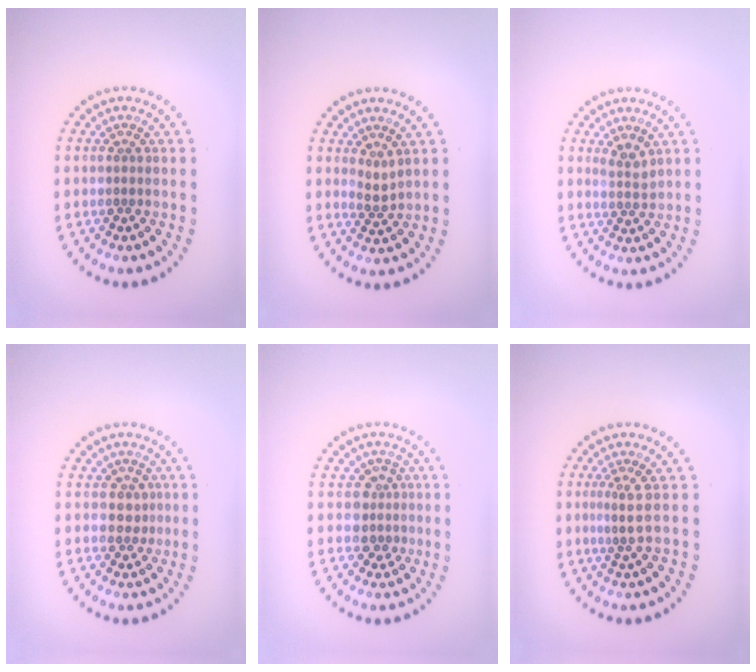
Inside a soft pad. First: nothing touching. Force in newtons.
{"total": 1.4, "press": 0.9, "slide": 1.1}
{"total": 1.8, "press": 1.4, "slide": 1.2}
{"total": 1.7, "press": 1.5, "slide": 0.9}
{"total": 2.4, "press": 1.9, "slide": 1.5}
{"total": 1.8, "press": 1.1, "slide": 1.4}